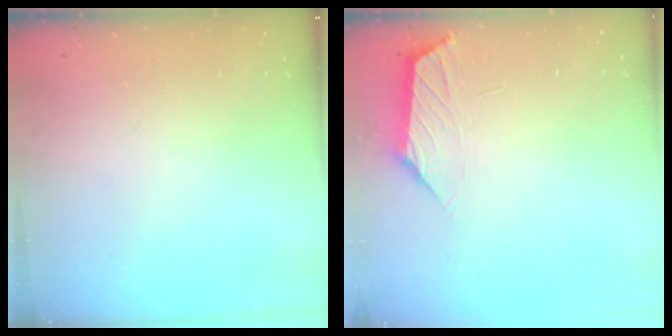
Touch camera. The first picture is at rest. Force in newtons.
{"total": 0.8, "press": 0.7, "slide": 0.4}